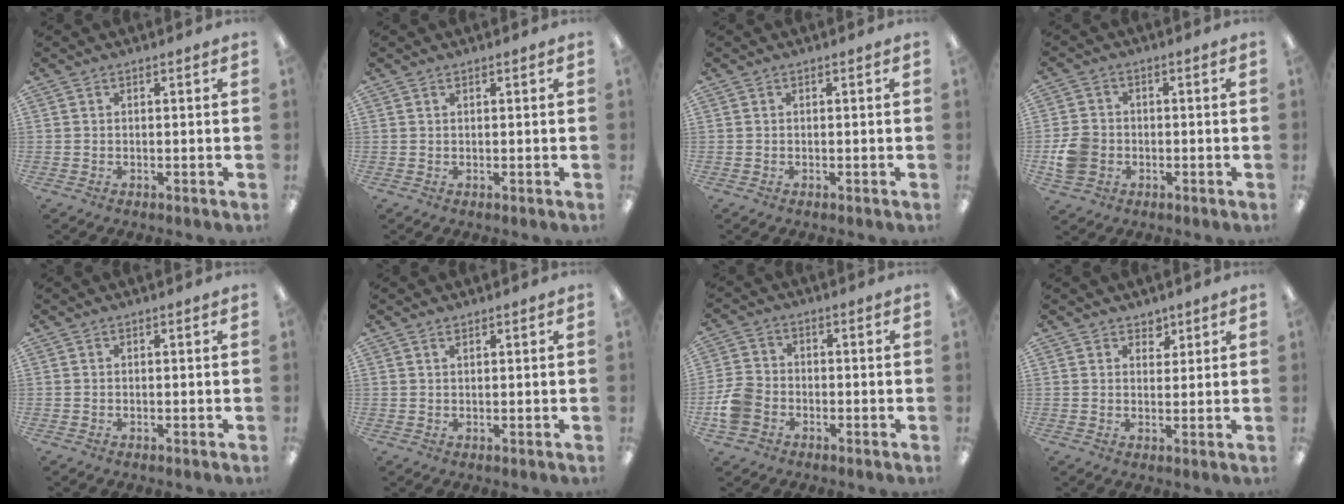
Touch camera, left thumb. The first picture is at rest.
{"total": 0.6, "force": [0.4, 0.2, 0.3], "torque": [-0.007, 0.001, 0.008]}
{"total": 0.0}
{"total": 6.7, "force": [-1.6, 5.7, 3.1], "torque": [-0.057, 0.014, -0.026]}
{"total": 0.0}
{"total": 1.2, "force": [0.9, 0.4, 0.6], "torque": [-0.015, -0.001, 0.016]}
{"total": 7.0, "force": [-2.5, 5.5, 3.6], "torque": [-0.075, 0.020, -0.043]}
{"total": 3.0, "force": [2.3, 1.9, 0.4], "torque": [0.003, -0.010, 0.040]}